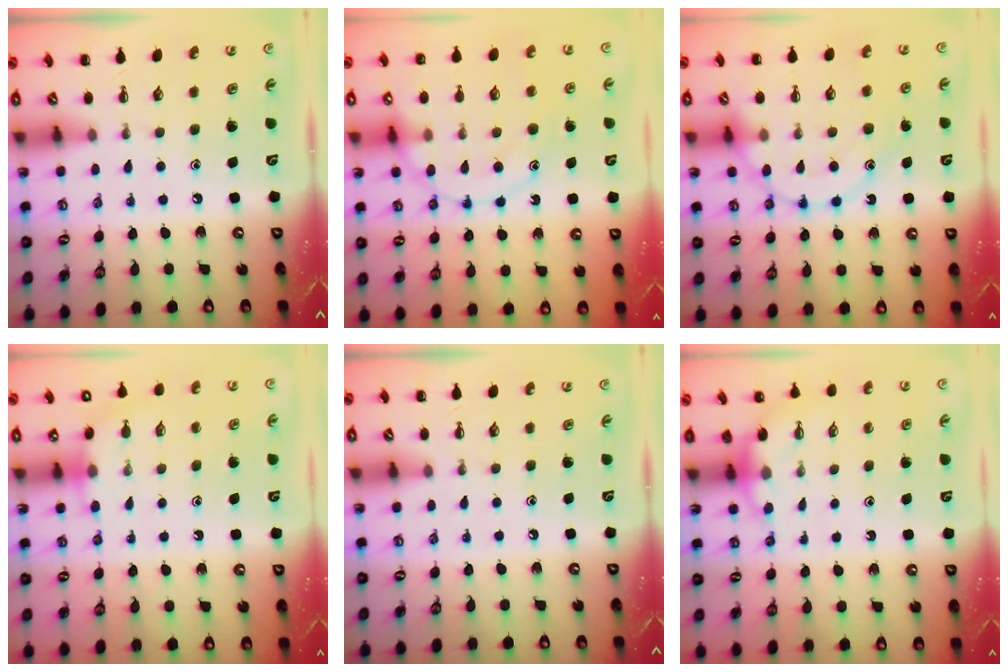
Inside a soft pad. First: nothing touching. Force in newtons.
{"total": 14.1, "press": 14.0, "slide": 1.6}
{"total": 14.7, "press": 14.6, "slide": 2.2}
{"total": 6.4, "press": 6.3, "slide": 1.3}
{"total": 0.0}
{"total": 4.6, "press": 4.5, "slide": 1.0}